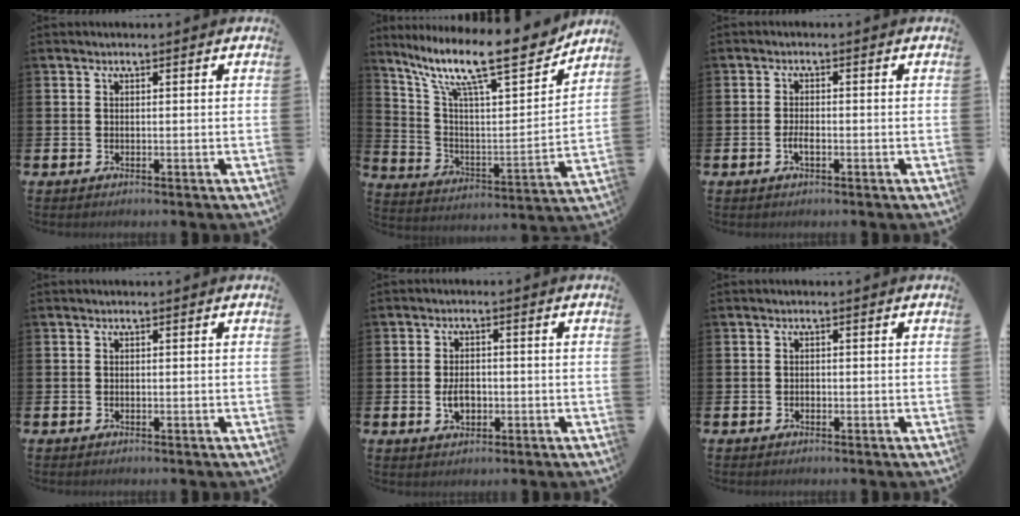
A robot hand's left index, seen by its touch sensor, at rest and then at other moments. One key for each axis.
{"total": 14.7, "fx": 12.0, "fy": 3.2, "fz": 7.9, "tx": -0.173, "ty": -0.082, "tz": 0.198}
{"total": 1.7, "fx": -0.6, "fy": 0.8, "fz": 1.4, "tx": -0.027, "ty": 0.001, "tz": -0.013}
{"total": 0.0}
{"total": 3.3, "fx": -0.6, "fy": 2.2, "fz": 2.4, "tx": -0.038, "ty": 0.001, "tz": -0.014}
{"total": 0.7, "fx": -0.4, "fy": 0.5, "fz": 0.2, "tx": -0.013, "ty": 0.005, "tz": -0.008}